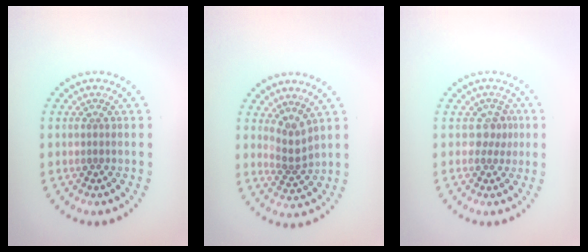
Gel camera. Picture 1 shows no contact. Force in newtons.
{"total": 2.2, "press": 1.5, "slide": 1.6}
{"total": 1.5, "press": 1.3, "slide": 0.9}